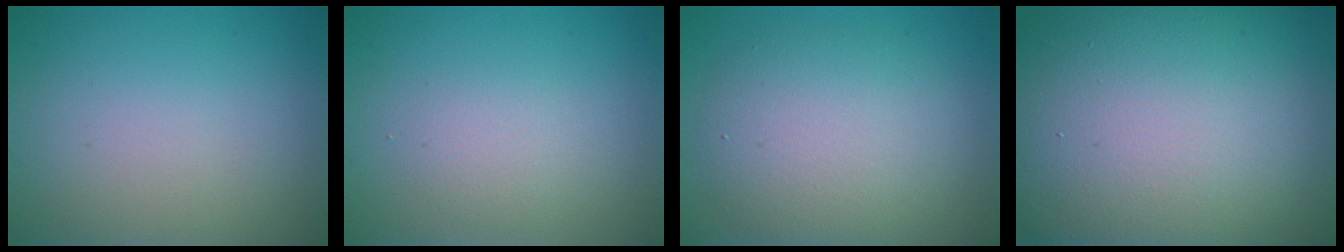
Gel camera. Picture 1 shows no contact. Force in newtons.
{"total": 1.7, "press": 1.7, "slide": 0.0}
{"total": 6.1, "press": 6.1, "slide": 0.1}
{"total": 23.6, "press": 23.5, "slide": 1.6}